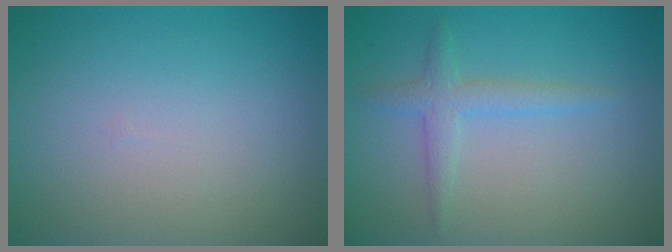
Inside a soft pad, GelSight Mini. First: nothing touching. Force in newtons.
{"total": 2.1, "press": 2.1, "slide": 0.1}